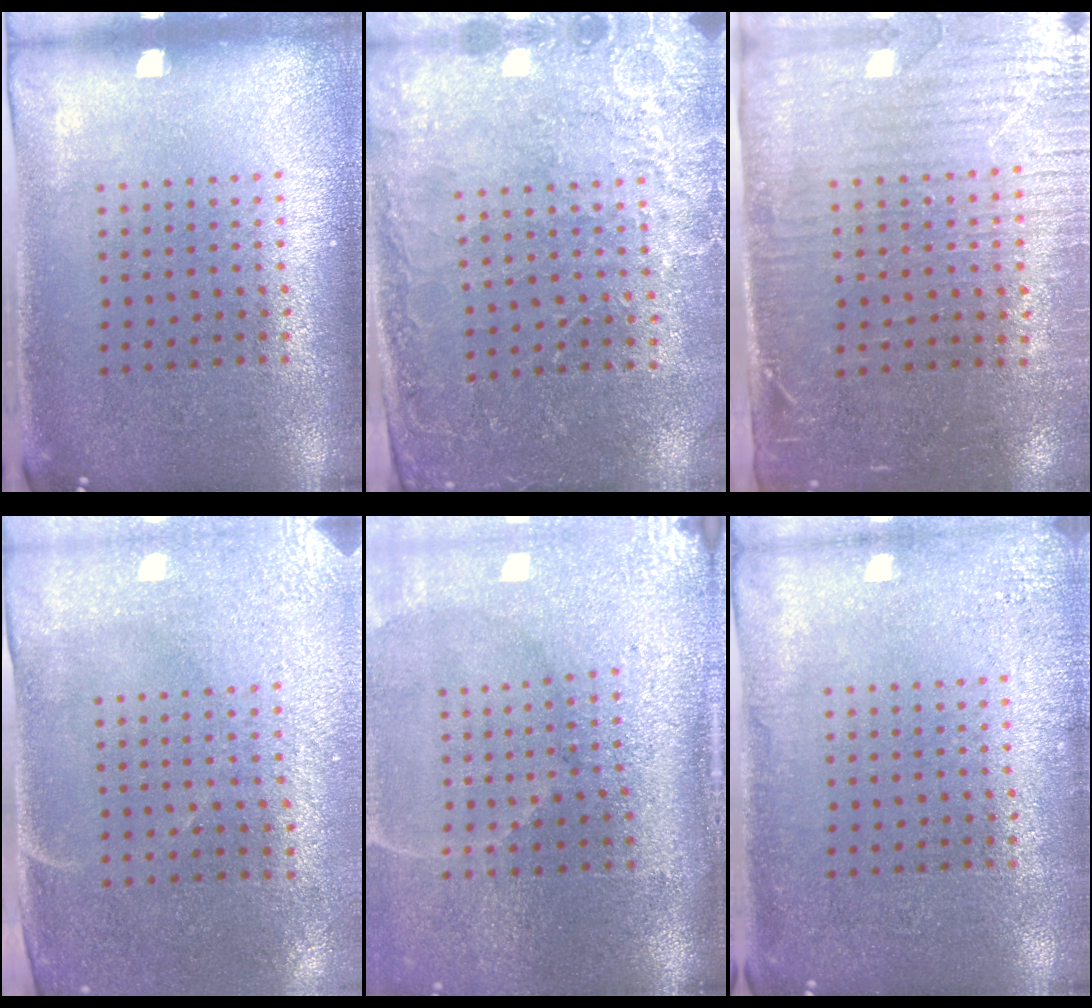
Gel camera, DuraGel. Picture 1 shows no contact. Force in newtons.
{"total": 2.8, "press": 2.7, "slide": 0.4}
{"total": 3.6, "press": 3.2, "slide": 1.7}
{"total": 2.9, "press": 2.5, "slide": 1.6}
{"total": 4.7, "press": 3.9, "slide": 2.7}
{"total": 1.8, "press": 1.8, "slide": 0.3}